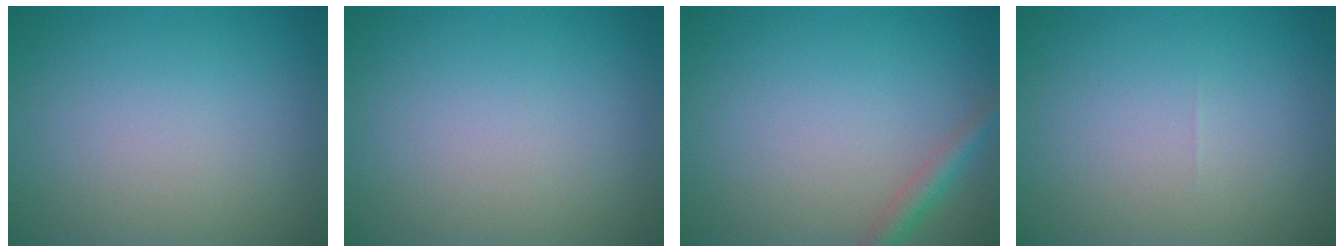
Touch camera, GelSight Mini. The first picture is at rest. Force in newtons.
{"total": 0.0}
{"total": 1.9, "press": 1.9, "slide": 0.0}
{"total": 0.0}